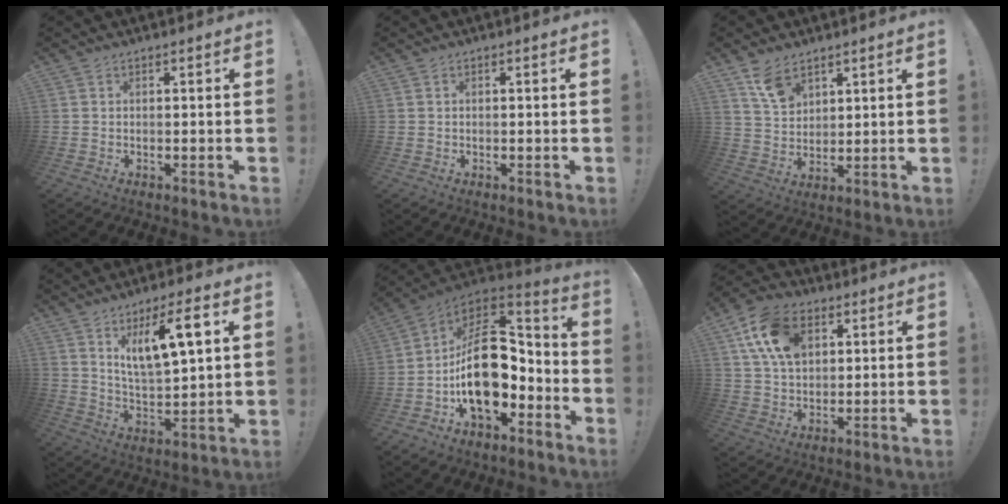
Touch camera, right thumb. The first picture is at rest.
{"total": 0.0}
{"total": 8.5, "force": [5.7, 4.8, 3.9], "torque": [-0.064, -0.031, 0.109]}
{"total": 13.1, "force": [6.6, 3.3, 10.8], "torque": [-0.185, -0.022, 0.107]}
{"total": 22.0, "force": [-1.0, 13.8, 17.1], "torque": [-0.284, 0.012, -0.004]}
{"total": 15.6, "force": [6.1, 10.7, 9.5], "torque": [-0.160, -0.010, 0.120]}